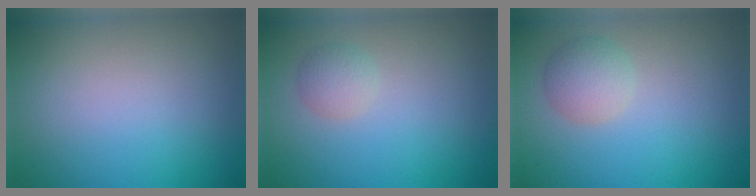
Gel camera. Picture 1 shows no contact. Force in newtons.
{"total": 1.6, "press": 1.6, "slide": 0.1}
{"total": 1.9, "press": 1.9, "slide": 0.1}